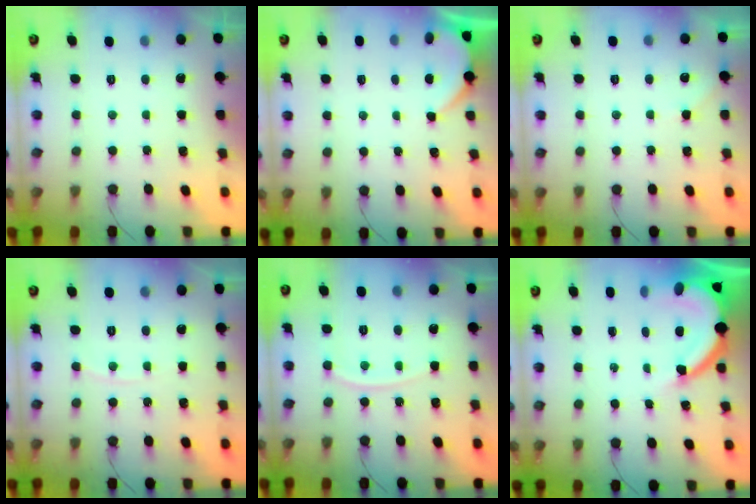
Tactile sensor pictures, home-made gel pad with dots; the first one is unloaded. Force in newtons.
{"total": 1.8, "press": 1.8, "slide": 0.3}
{"total": 3.5, "press": 3.4, "slide": 0.6}
{"total": 5.6, "press": 5.6, "slide": 0.7}
{"total": 7.3, "press": 7.2, "slide": 1.1}
{"total": 12.6, "press": 12.5, "slide": 1.5}